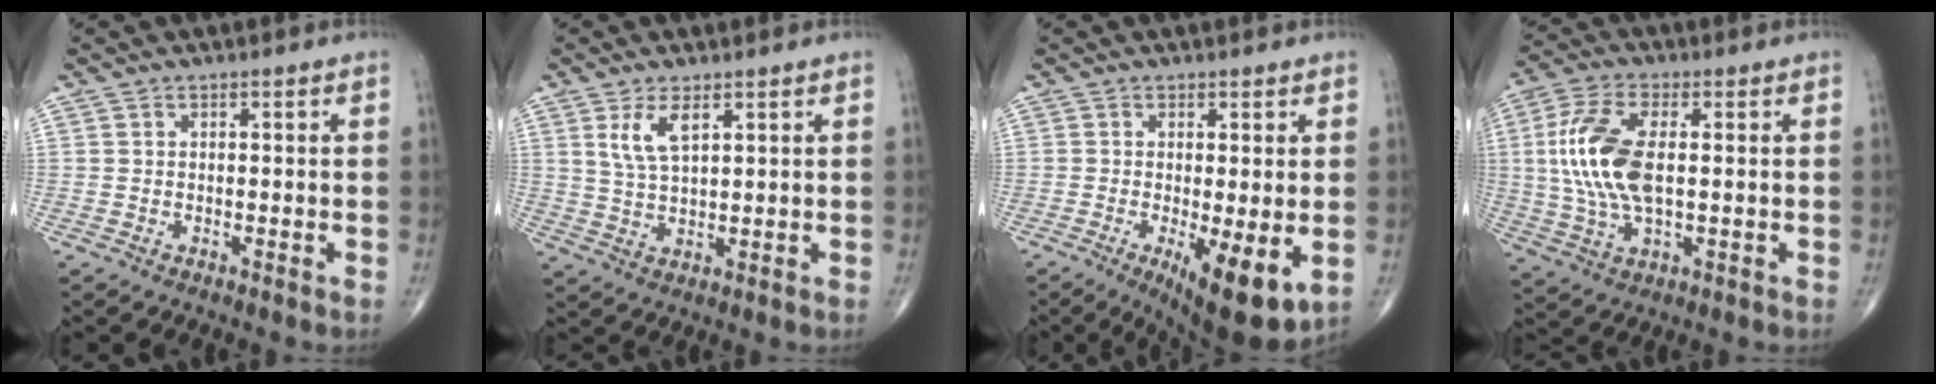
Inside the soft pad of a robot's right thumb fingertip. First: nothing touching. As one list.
[{"total": 5.5, "force": [2.5, 2.2, 4.3], "torque": [-0.085, -0.013, 0.057]}, {"total": 10.5, "force": [-2.6, 3.1, 9.7], "torque": [-0.142, -0.026, -0.033]}, {"total": 14.1, "force": [1.1, 6.8, 12.3], "torque": [-0.271, 0.003, 0.023]}]